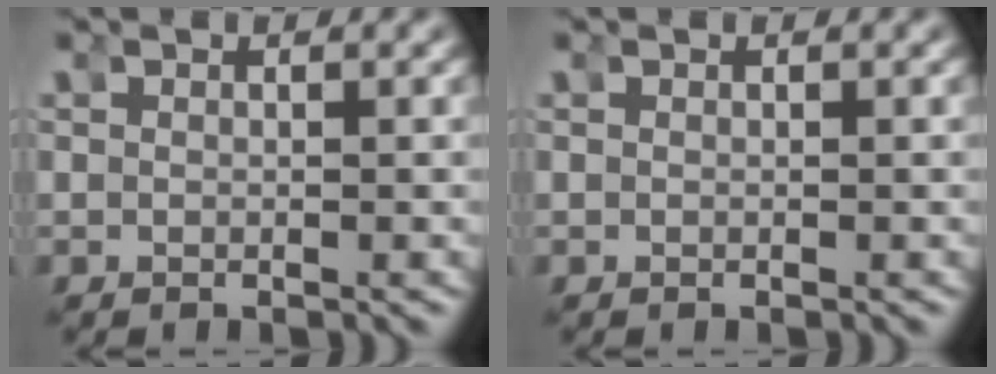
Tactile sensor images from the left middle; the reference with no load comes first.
{"total": 0.0}